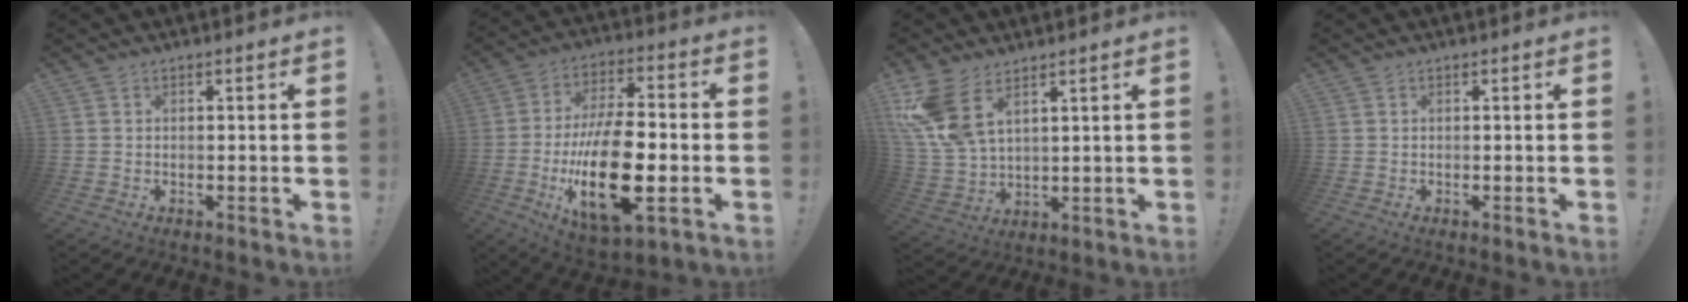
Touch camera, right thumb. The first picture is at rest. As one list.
[{"total": 23.3, "force": [-4.8, 10.1, 20.4], "torque": [-0.374, 0.009, -0.073]}, {"total": 11.3, "force": [6.6, 5.8, 7.2], "torque": [-0.153, -0.028, 0.131]}, {"total": 0.0}]